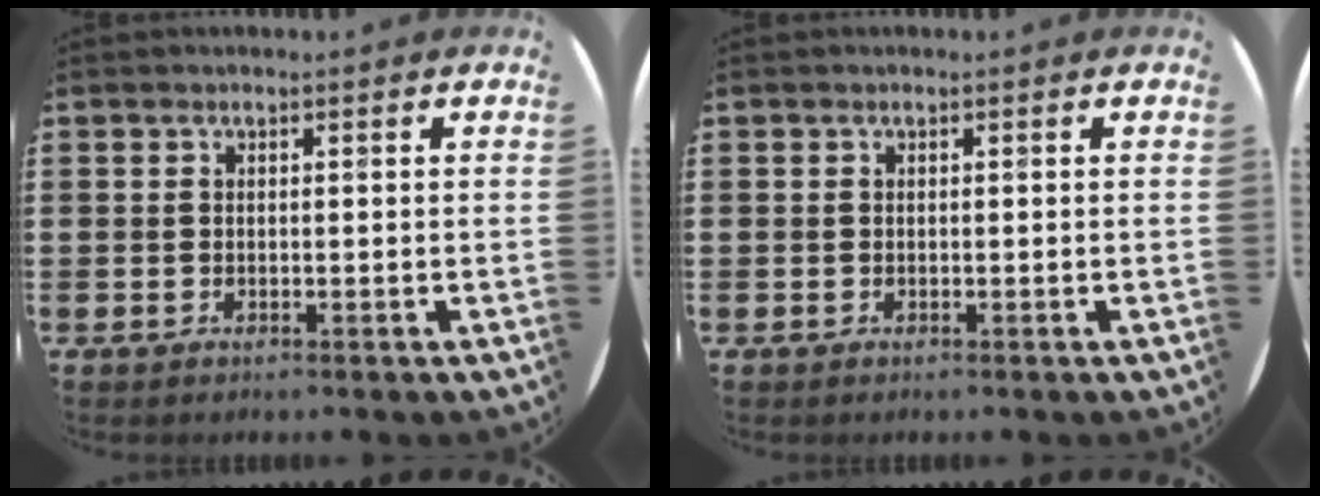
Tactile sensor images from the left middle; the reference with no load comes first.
{"total": 0.0}